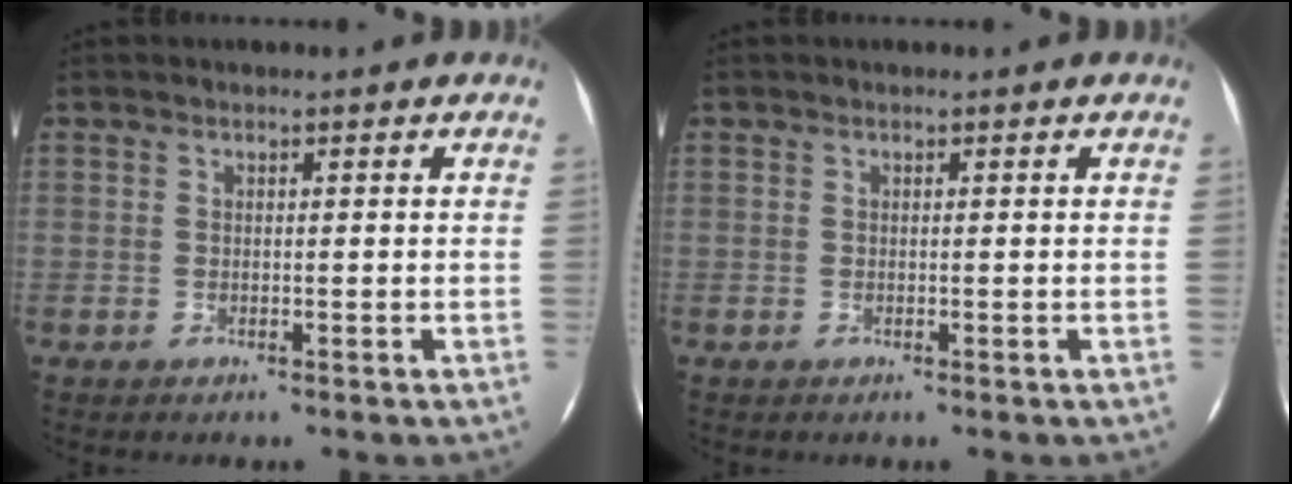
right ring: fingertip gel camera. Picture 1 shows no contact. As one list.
[{"total": 0.0}]